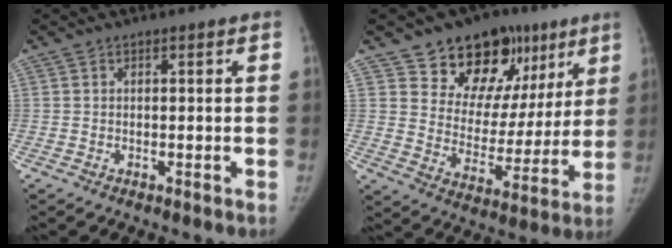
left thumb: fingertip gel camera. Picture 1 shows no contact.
{"total": 19.7, "force": [11.7, 12.8, 9.3], "torque": [-0.060, -0.033, 0.180]}